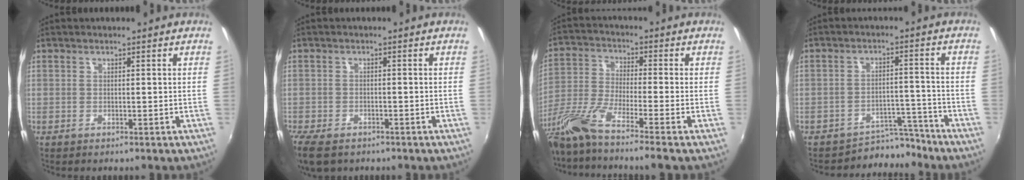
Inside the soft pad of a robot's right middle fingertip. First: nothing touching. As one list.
[{"total": 7.0, "force": [-5.0, 3.3, 3.6], "torque": [-0.097, -0.026, -0.092]}, {"total": 11.0, "force": [-8.7, -1.3, 6.6], "torque": [-0.125, -0.039, -0.167]}, {"total": 6.6, "force": [-6.2, 2.2, -0.3], "torque": [0.006, 0.025, -0.089]}]